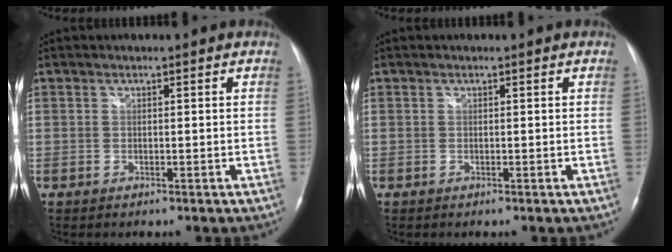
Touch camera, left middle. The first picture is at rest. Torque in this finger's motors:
{"motor_torque": [-0.02, -0.01, 0.00, 0.00]}